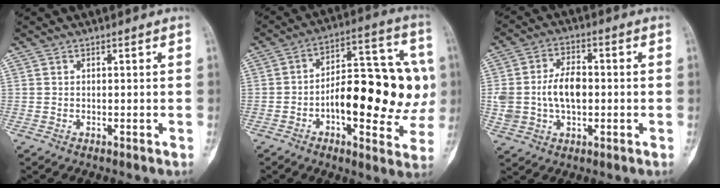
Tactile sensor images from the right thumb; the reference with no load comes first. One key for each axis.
{"total": 21.8, "fx": -1.7, "fy": 9.4, "fz": 19.6, "tx": -0.252, "ty": 0.033, "tz": -0.026}
{"total": 10.0, "fx": -0.2, "fy": 6.3, "fz": 7.8, "tx": -0.138, "ty": 0.016, "tz": -0.003}